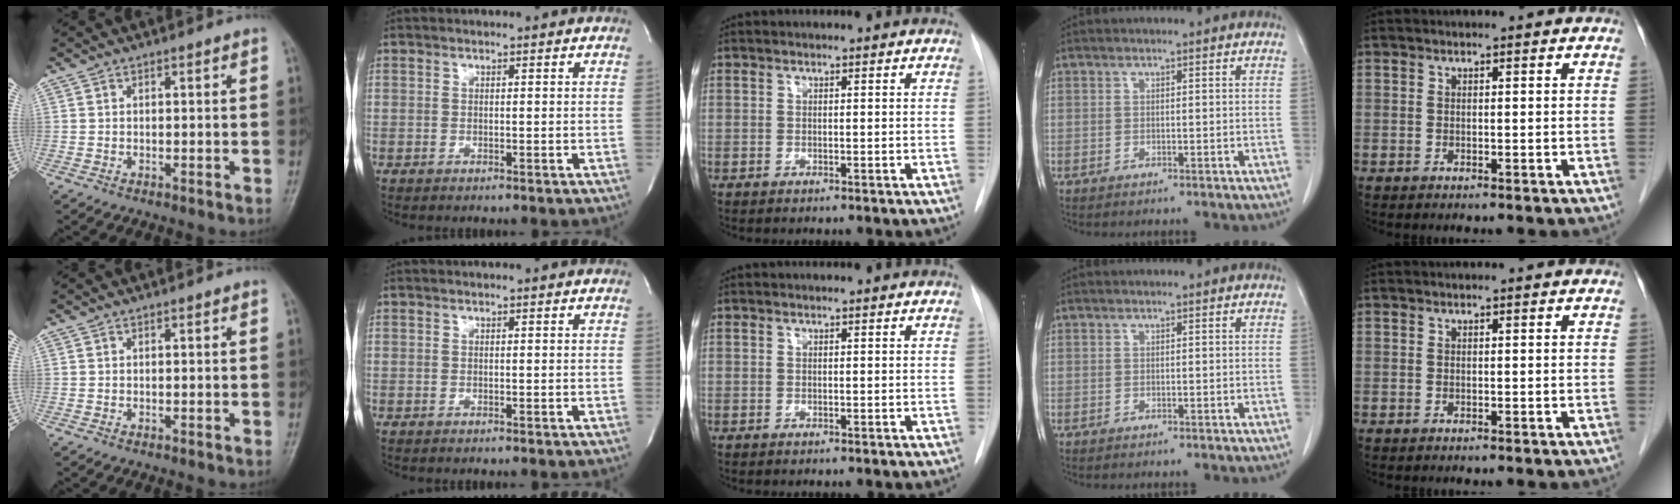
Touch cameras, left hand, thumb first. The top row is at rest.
{}